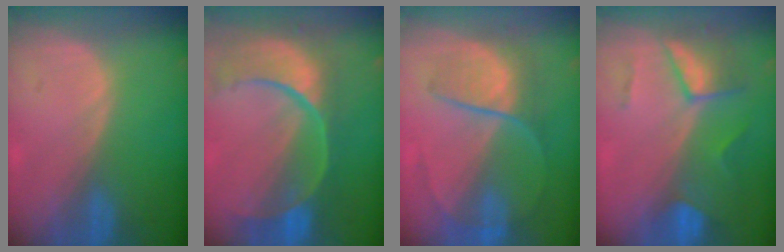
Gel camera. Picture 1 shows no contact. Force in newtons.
{"total": 12.3, "press": 9.9, "slide": 7.3}
{"total": 7.1, "press": 6.7, "slide": 2.5}
{"total": 7.3, "press": 6.5, "slide": 3.3}